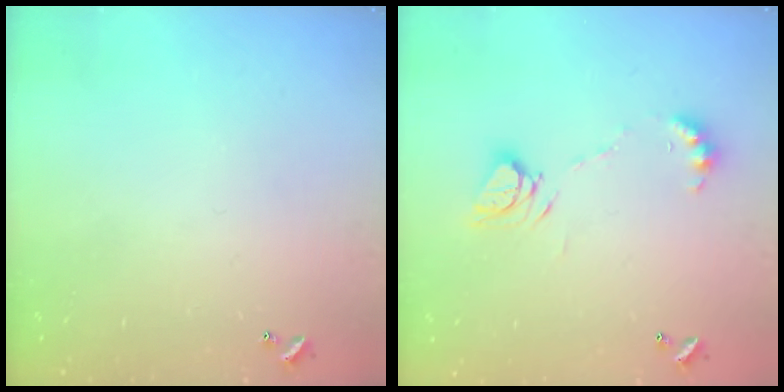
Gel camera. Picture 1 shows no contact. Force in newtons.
{"total": 7.7, "press": 7.7, "slide": 0.2}